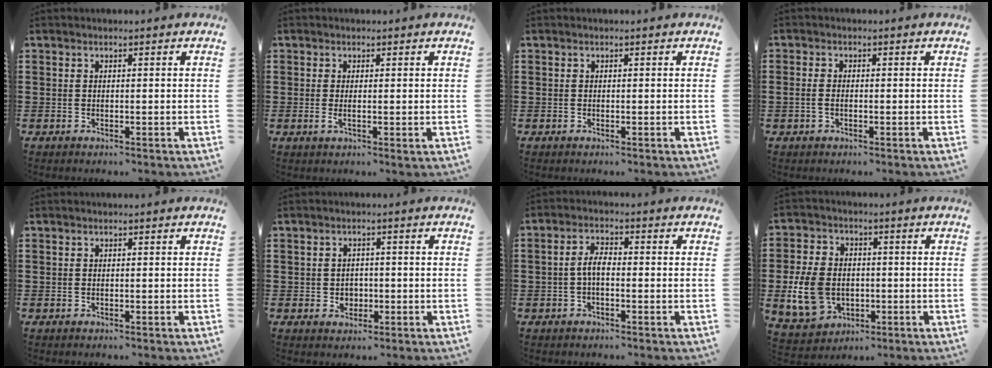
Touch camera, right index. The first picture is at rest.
{"total": 0.8, "force": [-0.1, 0.0, 0.8], "torque": [-0.015, -0.005, 0.000]}
{"total": 0.0}
{"total": 1.2, "force": [-0.5, 0.6, 1.0], "torque": [-0.020, -0.002, -0.008]}
{"total": 0.0}
{"total": 2.0, "force": [-0.4, 1.9, 0.4], "torque": [-0.007, 0.004, -0.015]}
{"total": 3.3, "force": [-0.7, 1.4, 2.9], "torque": [-0.068, 0.001, -0.019]}
{"total": 9.5, "force": [-1.8, 7.3, 5.9], "torque": [-0.152, 0.013, -0.033]}